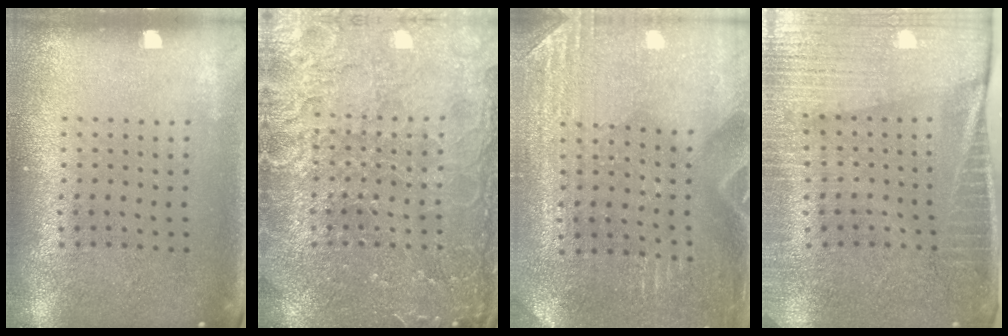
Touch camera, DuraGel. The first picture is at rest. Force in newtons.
{"total": 4.1, "press": 4.0, "slide": 0.4}
{"total": 3.0, "press": 2.9, "slide": 0.6}
{"total": 4.0, "press": 3.5, "slide": 2.0}